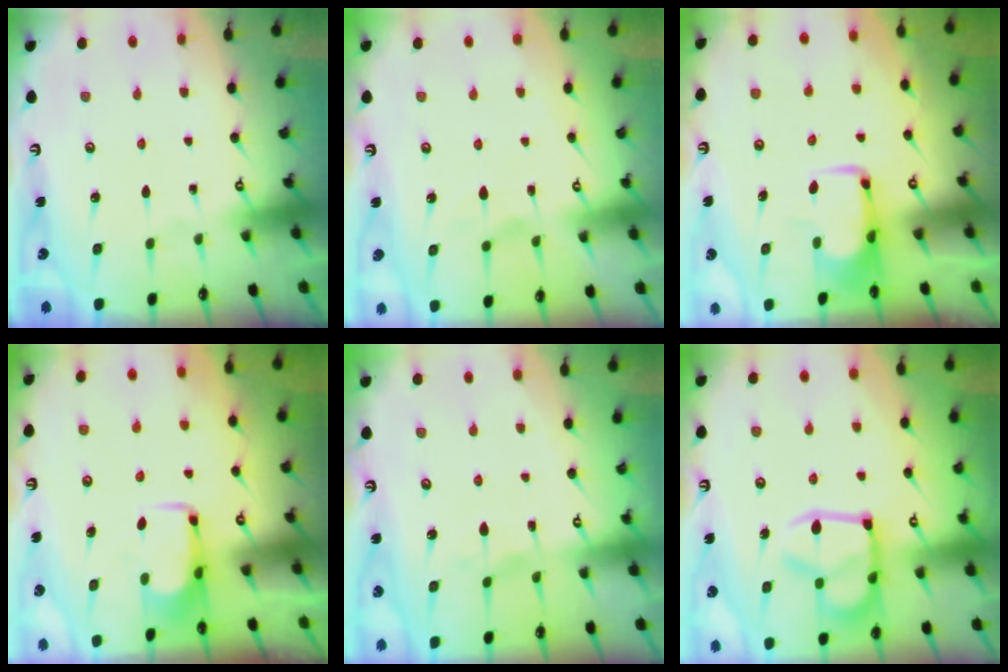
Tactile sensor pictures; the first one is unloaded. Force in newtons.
{"total": 1.7, "press": 1.2, "slide": 1.2}
{"total": 2.0, "press": 1.9, "slide": 0.4}
{"total": 1.8, "press": 1.8, "slide": 0.2}
{"total": 0.9, "press": 0.6, "slide": 0.7}
{"total": 9.0, "press": 8.9, "slide": 1.5}